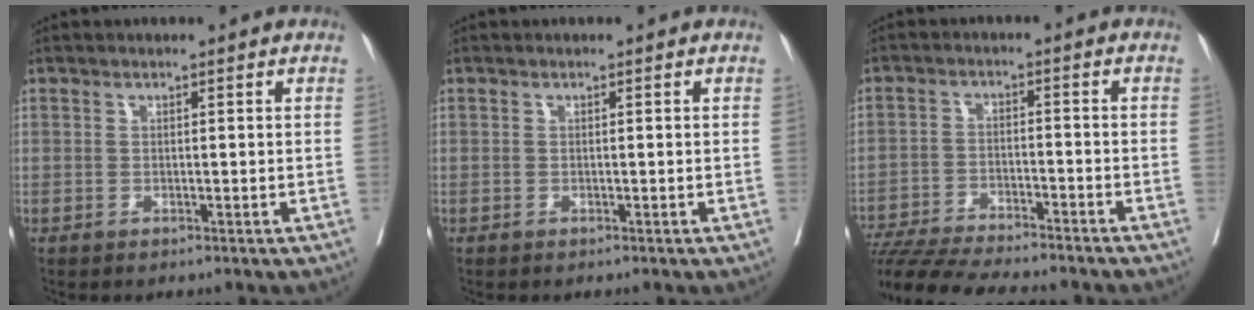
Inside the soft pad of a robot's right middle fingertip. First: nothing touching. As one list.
[{"total": 0.0}, {"total": 17.2, "force": [-15.4, 1.7, 7.4], "torque": [-0.135, -0.027, -0.233]}]